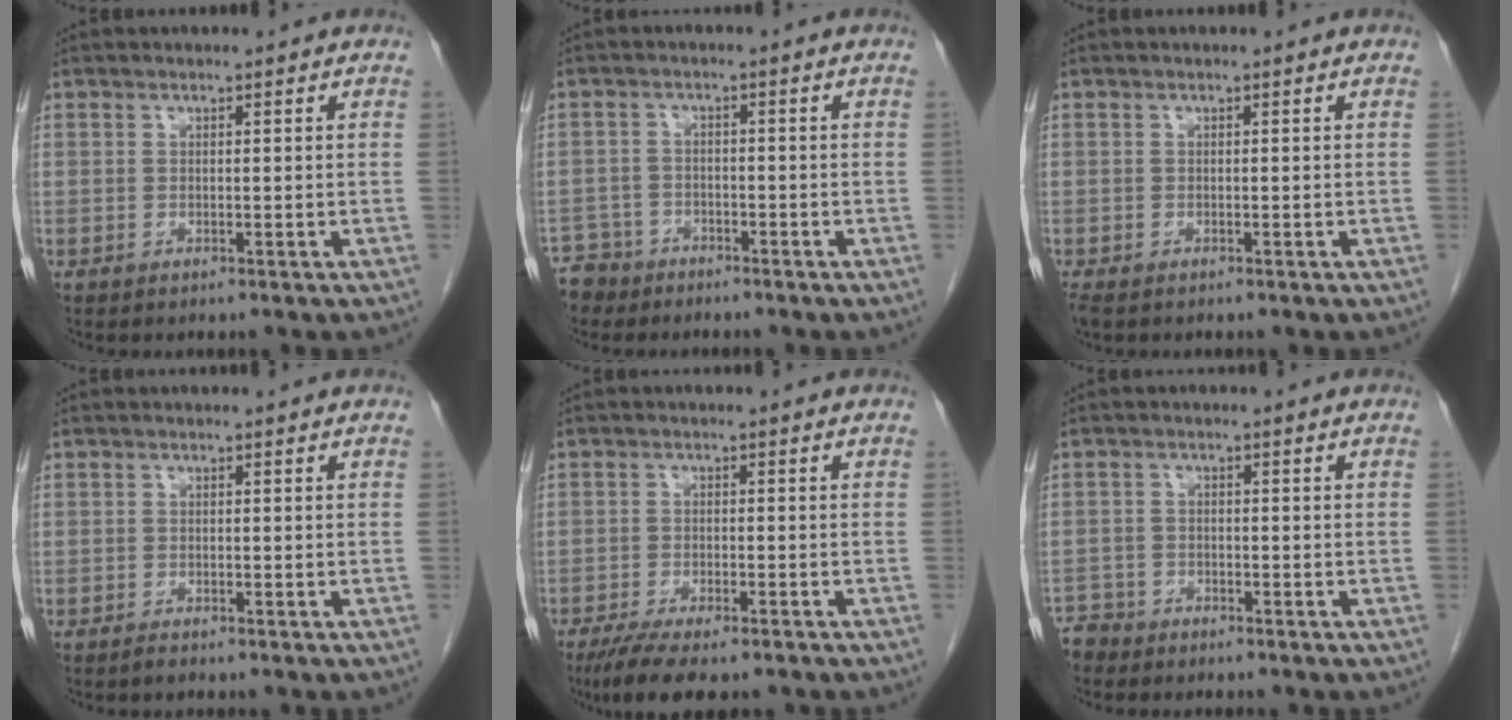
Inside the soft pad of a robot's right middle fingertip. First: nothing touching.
{"total": 4.8, "force": [-3.9, 2.7, -0.7], "torque": [0.014, 0.001, -0.075]}
{"total": 1.9, "force": [-1.3, 0.9, 1.0], "torque": [-0.021, -0.006, -0.021]}
{"total": 0.7, "force": [-0.7, 0.1, 0.2], "torque": [-0.006, -0.002, -0.012]}
{"total": 8.5, "force": [-6.6, 2.0, 4.9], "torque": [-0.076, -0.015, -0.104]}
{"total": 2.8, "force": [-2.6, 1.0, -0.6], "torque": [0.009, -0.001, -0.052]}